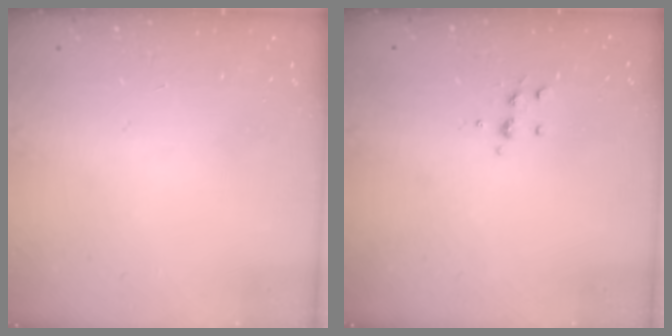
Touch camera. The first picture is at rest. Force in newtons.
{"total": 5.4, "press": 5.4, "slide": 0.5}